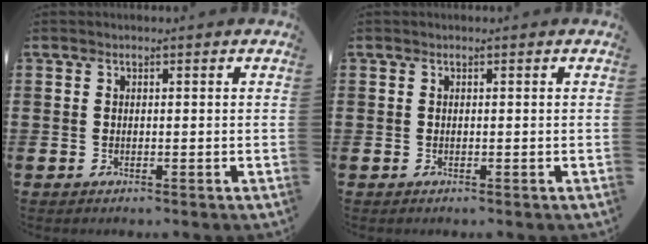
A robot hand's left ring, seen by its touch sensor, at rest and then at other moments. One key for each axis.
{"total": 0.0}